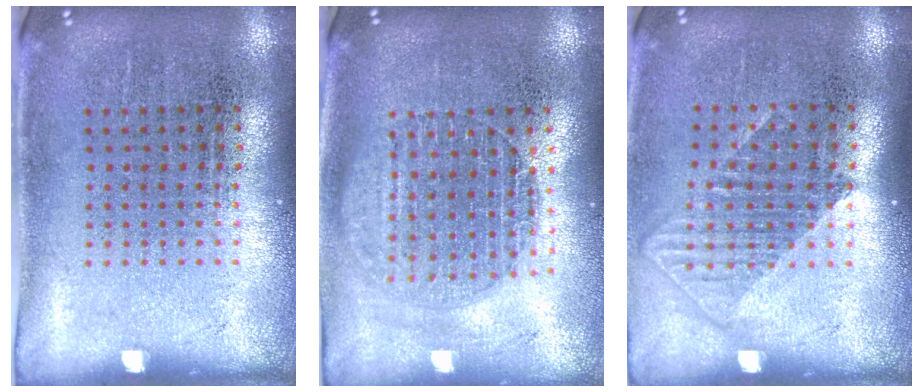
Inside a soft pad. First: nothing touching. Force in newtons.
{"total": 1.6, "press": 1.4, "slide": 0.7}
{"total": 1.3, "press": 1.0, "slide": 0.7}